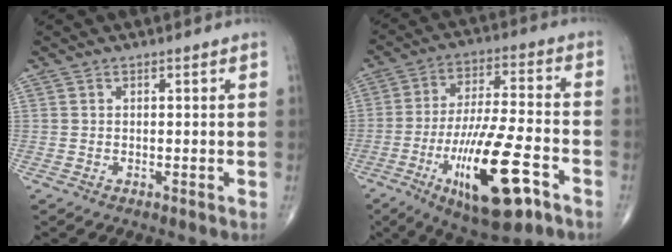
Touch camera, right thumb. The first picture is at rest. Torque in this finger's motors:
{"motor_torque": [2.78, 2.23, 1.95, -0.80, 0.21]}